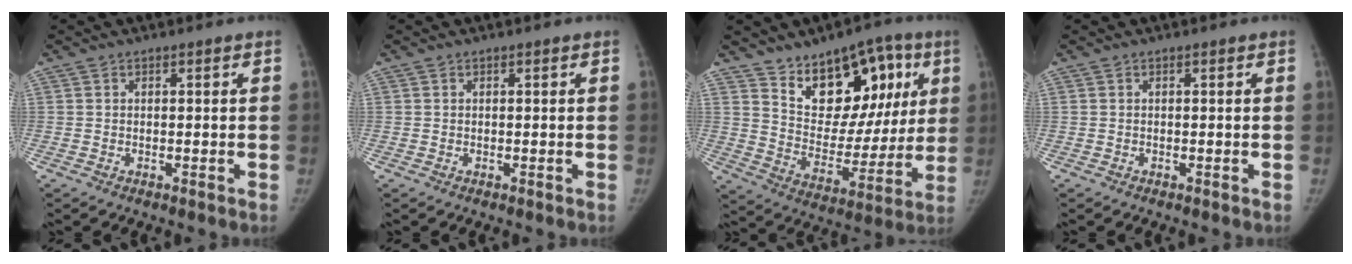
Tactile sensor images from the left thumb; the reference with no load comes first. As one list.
[{"total": 0.0}, {"total": 18.9, "force": [9.4, 11.2, 12.0], "torque": [-0.108, -0.042, 0.154]}, {"total": 0.0}]